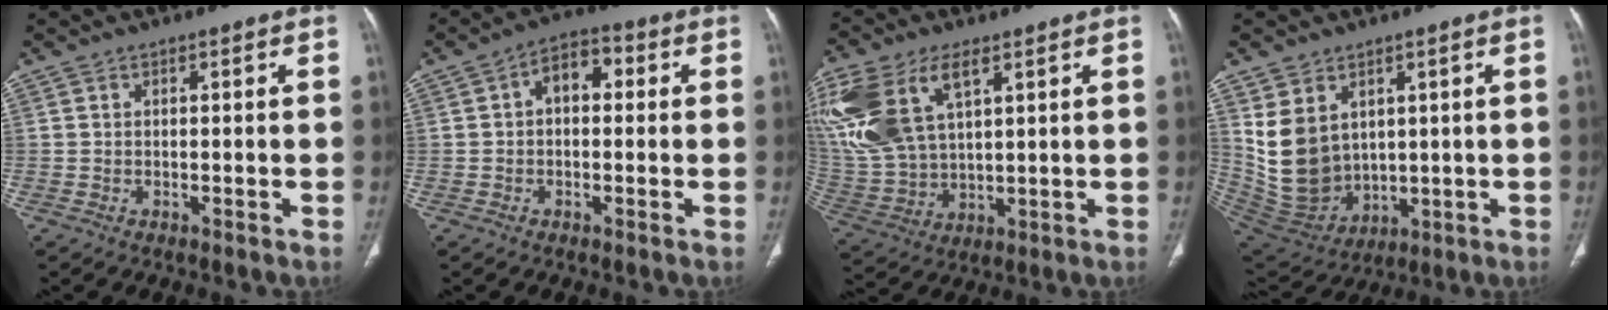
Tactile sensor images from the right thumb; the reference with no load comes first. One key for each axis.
{"total": 6.2, "fx": 0.8, "fy": 4.0, "fz": 4.8, "tx": -0.055, "ty": 0.021, "tz": 0.002}
{"total": 21.0, "fx": 8.9, "fy": 11.6, "fz": 15.1, "tx": -0.356, "ty": -0.007, "tz": 0.178}
{"total": 12.8, "fx": 3.7, "fy": 9.7, "fz": 7.5, "tx": -0.129, "ty": -0.018, "tz": 0.109}